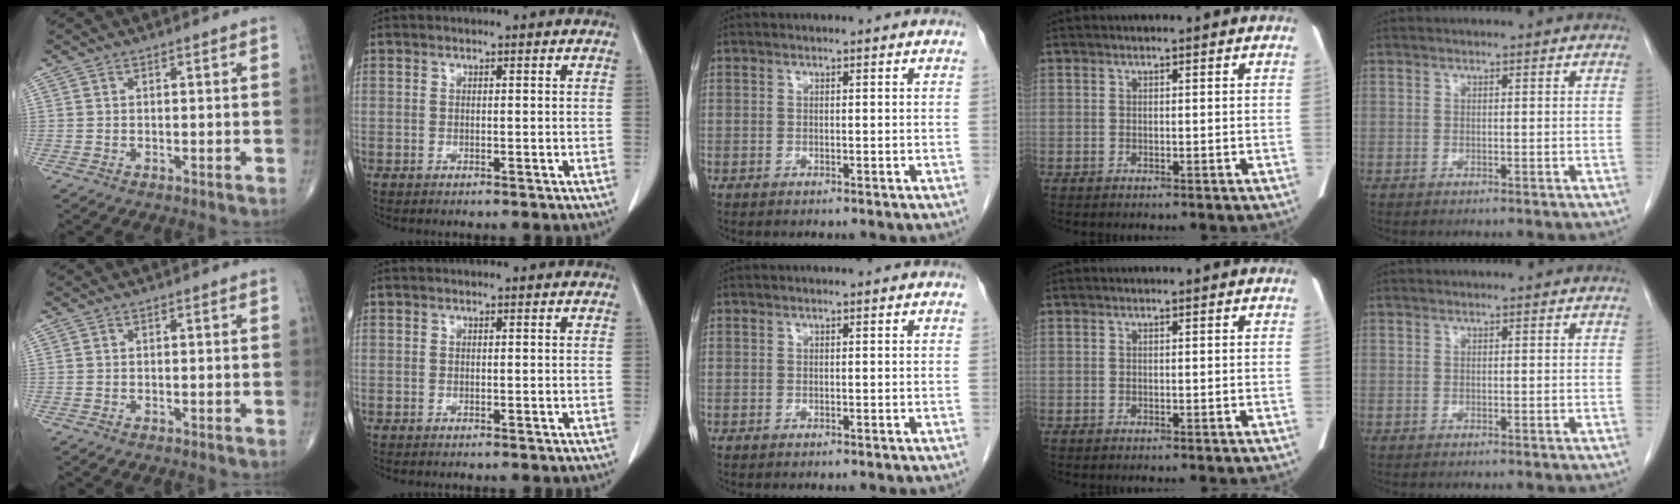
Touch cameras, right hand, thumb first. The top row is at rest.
{}